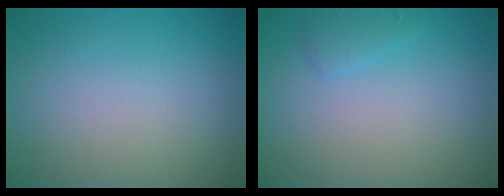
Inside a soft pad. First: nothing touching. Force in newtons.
{"total": 1.2, "press": 1.2, "slide": 0.1}